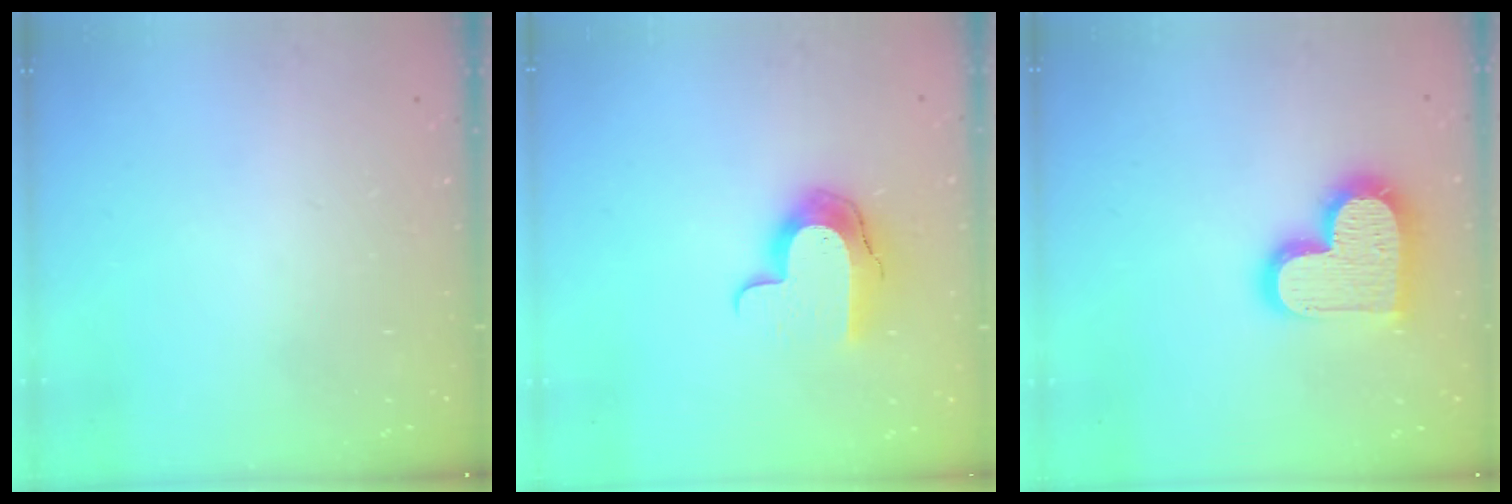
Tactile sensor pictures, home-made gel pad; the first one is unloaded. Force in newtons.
{"total": 10.5, "press": 10.5, "slide": 0.8}
{"total": 17.5, "press": 17.4, "slide": 1.3}